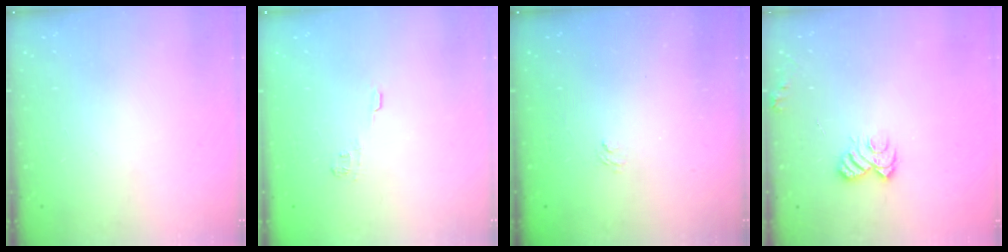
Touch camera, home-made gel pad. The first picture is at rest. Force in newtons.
{"total": 7.1, "press": 7.0, "slide": 1.5}
{"total": 1.1, "press": 0.1, "slide": 1.1}
{"total": 5.6, "press": 5.6, "slide": 0.4}